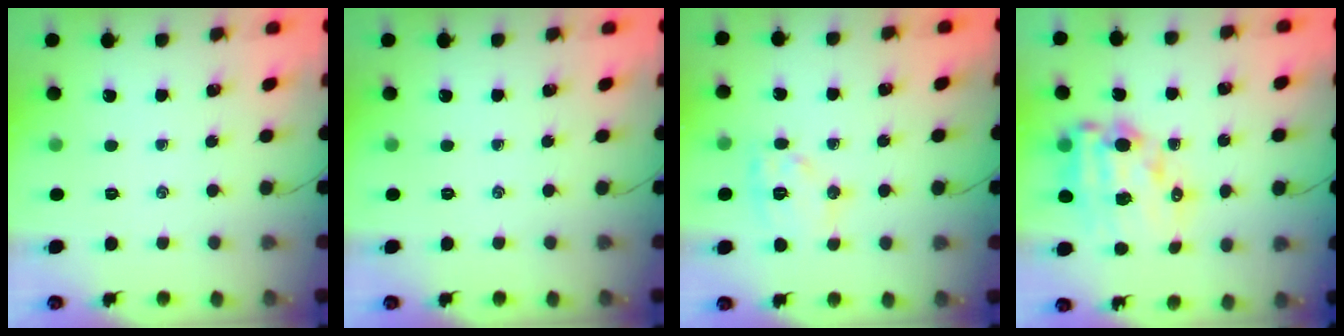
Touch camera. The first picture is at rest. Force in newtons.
{"total": 0.0}
{"total": 10.7, "press": 10.7, "slide": 0.4}
{"total": 16.7, "press": 16.3, "slide": 3.5}